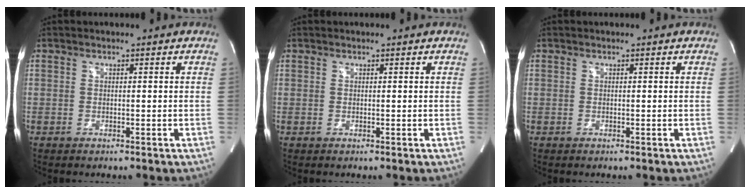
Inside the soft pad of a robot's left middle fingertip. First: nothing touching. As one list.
[{"total": 0.0}, {"total": 0.0}]